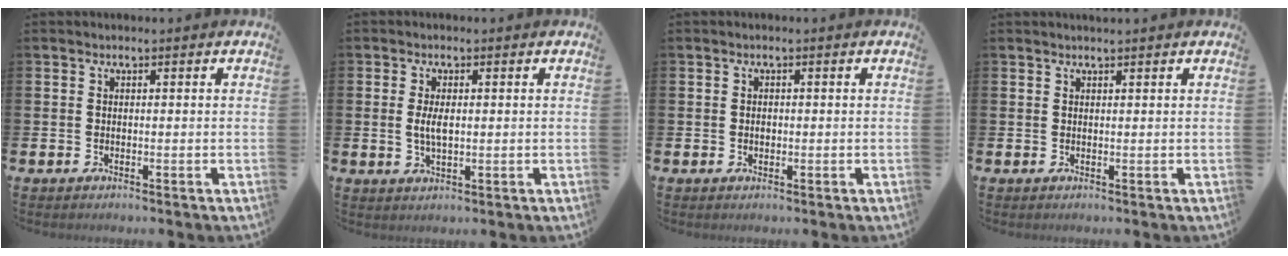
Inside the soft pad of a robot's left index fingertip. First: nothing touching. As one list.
[{"total": 3.0, "force": [0.2, 1.3, 2.7], "torque": [-0.046, 0.002, 0.000]}, {"total": 0.9, "force": [-0.1, 0.7, 0.5], "torque": [-0.003, 0.003, -0.005]}, {"total": 0.8, "force": [0.8, -0.1, 0.2], "torque": [-0.002, 0.000, 0.015]}]